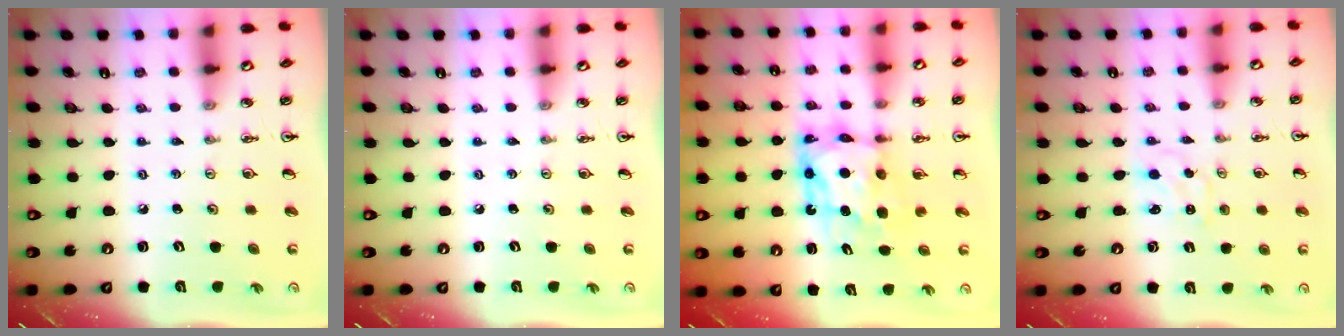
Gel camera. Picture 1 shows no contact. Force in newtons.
{"total": 0.0}
{"total": 8.9, "press": 8.8, "slide": 0.9}
{"total": 0.8, "press": 0.8, "slide": 0.3}